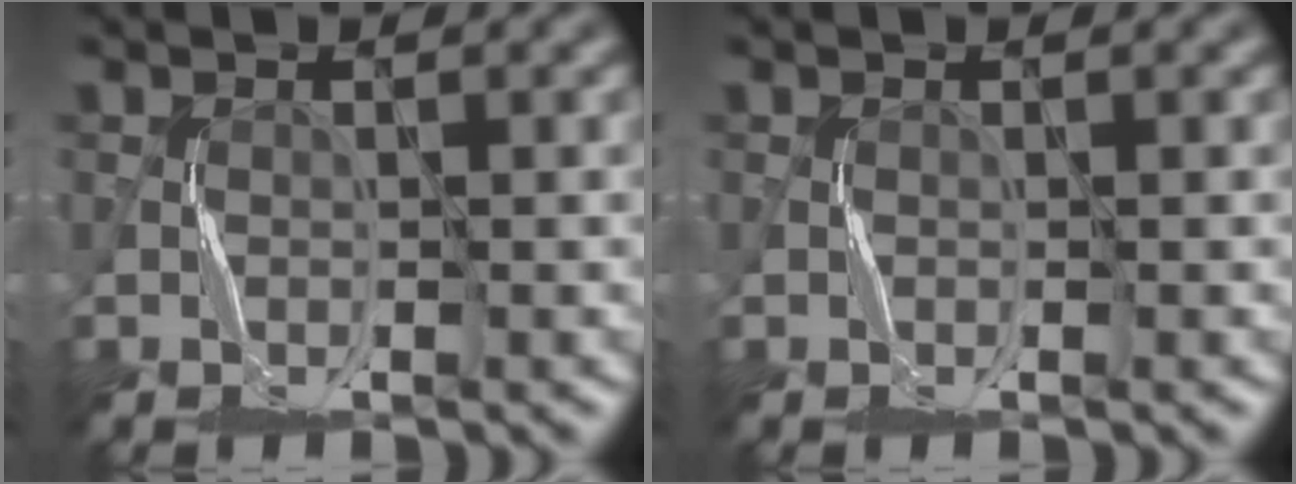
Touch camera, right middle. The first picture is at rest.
{"total": 0.0}